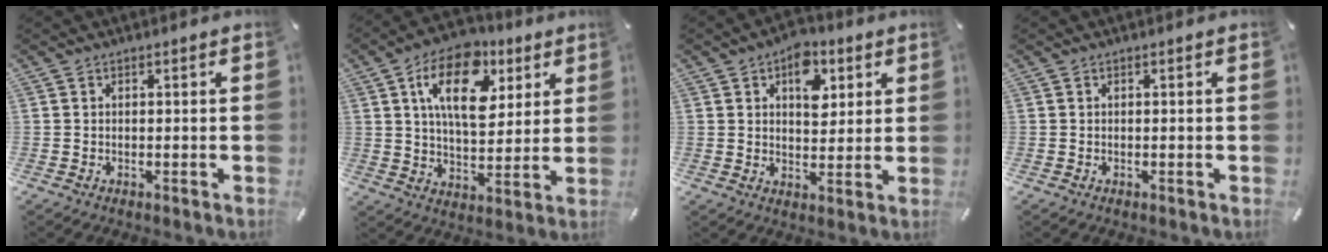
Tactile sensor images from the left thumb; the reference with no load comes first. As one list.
[{"total": 16.4, "force": [7.3, 9.6, 11.1], "torque": [-0.171, -0.017, 0.125]}, {"total": 9.6, "force": [4.0, 6.4, 5.9], "torque": [-0.065, -0.008, 0.065]}, {"total": 0.0}]